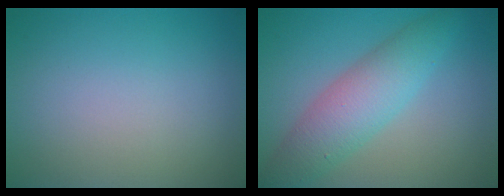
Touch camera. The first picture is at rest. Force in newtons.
{"total": 5.2, "press": 5.2, "slide": 0.0}